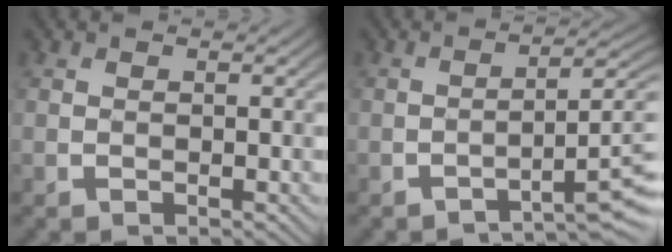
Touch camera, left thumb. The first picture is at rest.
{"total": 5.6, "force": [-2.7, 1.0, 4.8], "torque": [-0.062, 0.019, -0.040]}